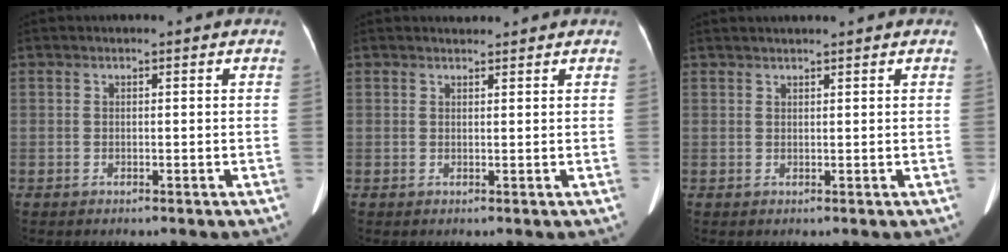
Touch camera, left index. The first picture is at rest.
{"total": 1.2, "force": [1.2, 0.1, 0.0], "torque": [-0.010, 0.008, 0.024]}
{"total": 2.7, "force": [2.5, 0.0, 1.1], "torque": [-0.011, 0.024, 0.042]}